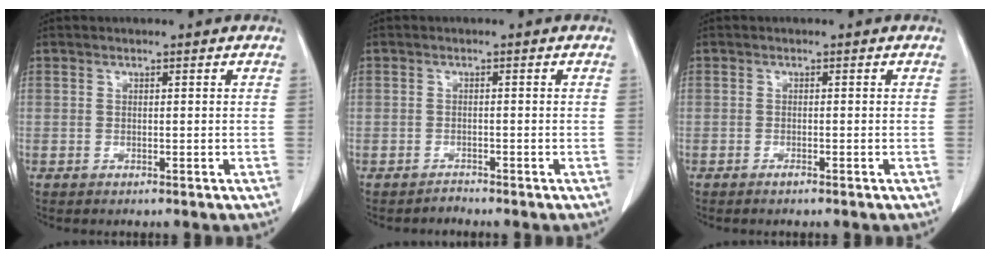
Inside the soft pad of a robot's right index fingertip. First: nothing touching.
{"total": 1.1, "force": [-0.9, 0.3, -0.5], "torque": [0.015, -0.004, -0.018]}
{"total": 0.6, "force": [-0.6, 0.0, 0.3], "torque": [-0.008, -0.001, -0.009]}